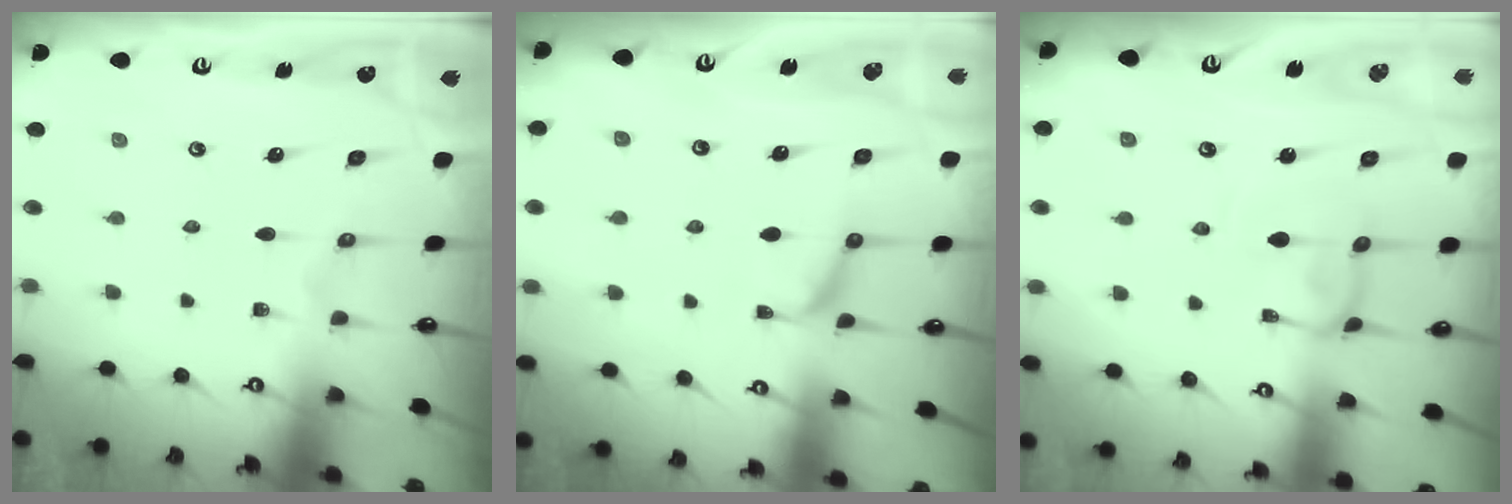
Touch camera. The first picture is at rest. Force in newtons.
{"total": 1.3, "press": 1.1, "slide": 0.7}
{"total": 1.3, "press": 1.2, "slide": 0.5}